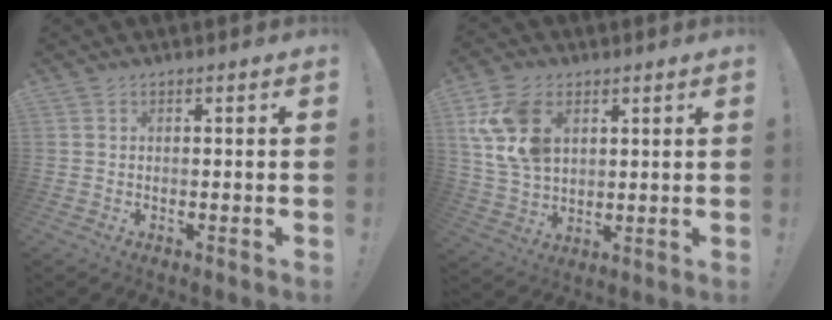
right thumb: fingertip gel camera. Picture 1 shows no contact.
{"total": 14.0, "force": [5.2, 9.6, 8.8], "torque": [-0.165, -0.011, 0.104]}